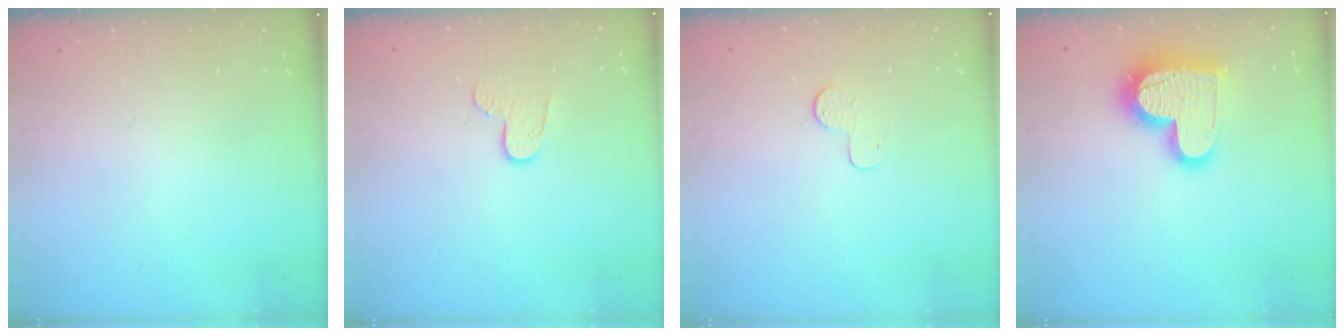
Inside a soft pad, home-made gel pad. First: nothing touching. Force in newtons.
{"total": 6.9, "press": 6.9, "slide": 0.7}
{"total": 5.0, "press": 5.0, "slide": 0.4}
{"total": 17.0, "press": 16.9, "slide": 1.3}